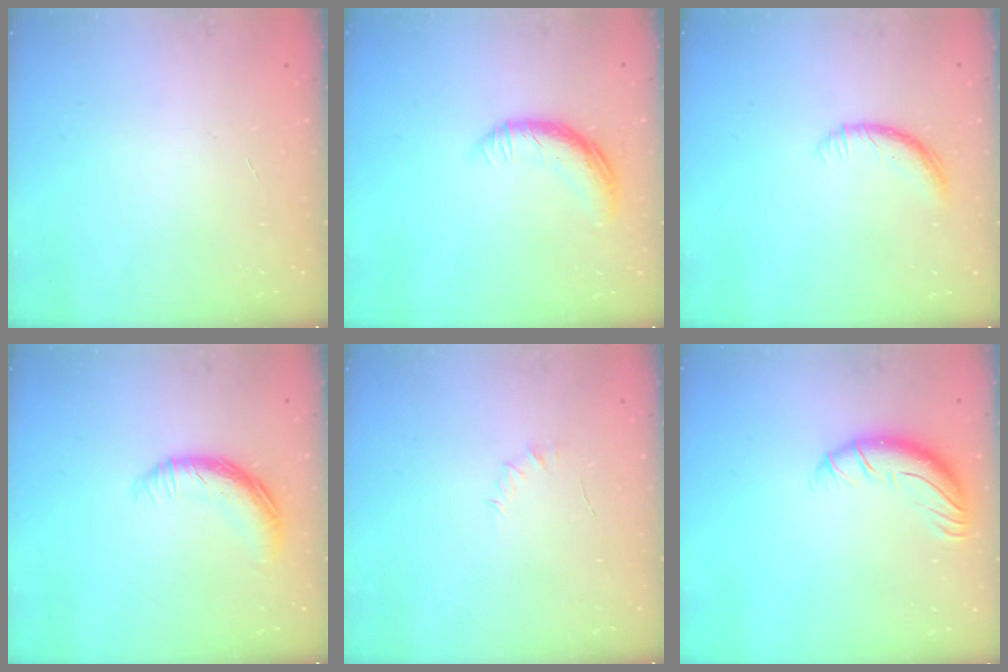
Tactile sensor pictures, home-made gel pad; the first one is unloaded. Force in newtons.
{"total": 11.4, "press": 11.3, "slide": 1.4}
{"total": 6.8, "press": 6.8, "slide": 0.7}
{"total": 11.2, "press": 11.1, "slide": 0.7}
{"total": 4.5, "press": 4.3, "slide": 1.4}
{"total": 10.2, "press": 10.1, "slide": 1.7}